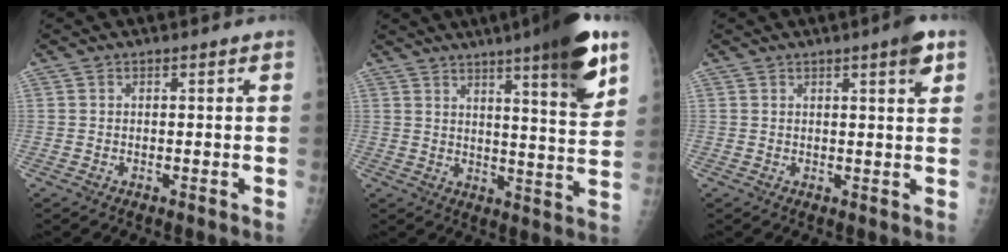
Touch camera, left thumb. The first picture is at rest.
{"total": 15.7, "force": [9.1, 2.0, 12.6], "torque": [-0.159, -0.046, 0.129]}
{"total": 4.0, "force": [2.2, 0.5, 3.3], "torque": [-0.040, -0.010, 0.027]}